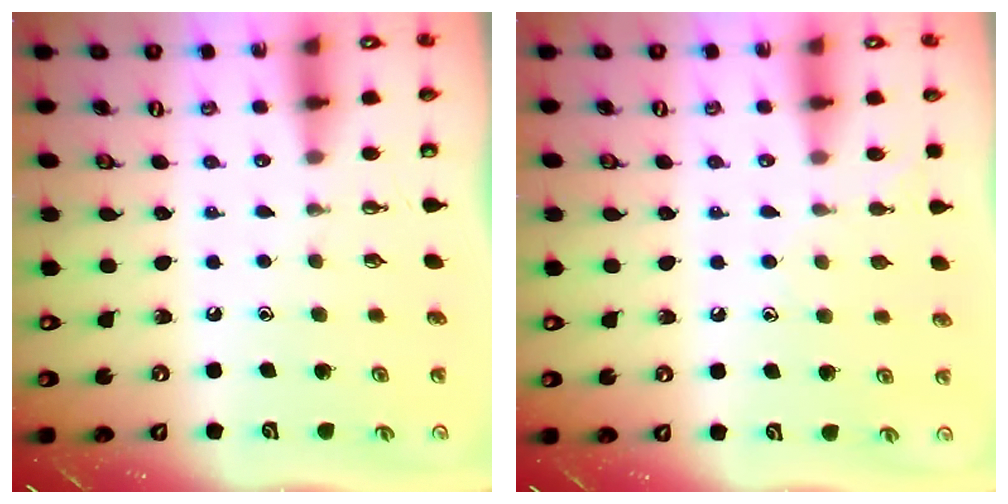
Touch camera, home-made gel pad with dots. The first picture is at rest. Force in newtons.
{"total": 5.9, "press": 5.9, "slide": 0.7}